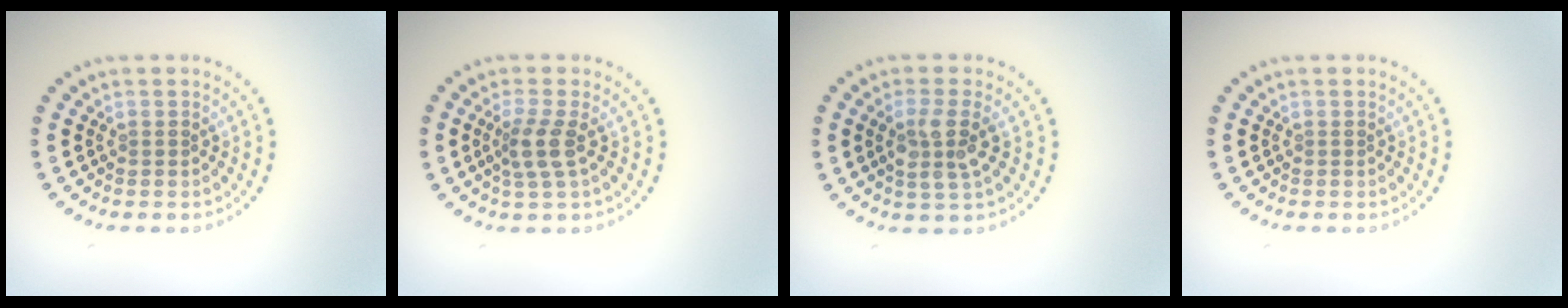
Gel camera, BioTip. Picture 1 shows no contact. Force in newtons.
{"total": 2.6, "press": 2.1, "slide": 1.5}
{"total": 3.0, "press": 2.7, "slide": 1.2}
{"total": 0.0}